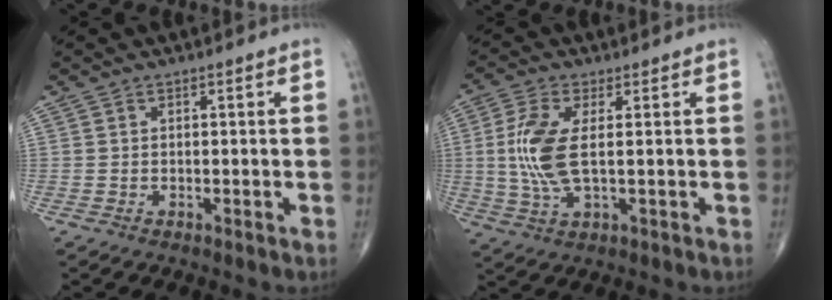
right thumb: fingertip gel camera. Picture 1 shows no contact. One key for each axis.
{"total": 9.0, "fx": 0.7, "fy": 3.4, "fz": 8.3, "tx": -0.201, "ty": -0.007, "tz": 0.015}